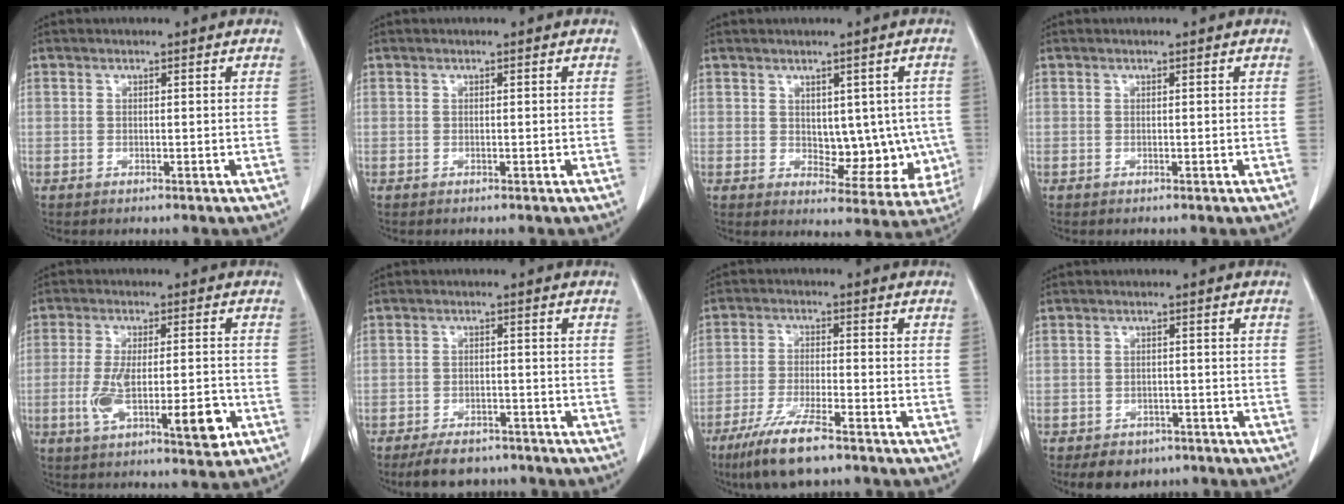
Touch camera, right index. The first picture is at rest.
{"total": 0.0}
{"total": 8.9, "force": [0.1, 5.2, 7.2], "torque": [-0.066, 0.006, 0.020]}
{"total": 0.0}
{"total": 11.7, "force": [-3.4, 2.8, 10.8], "torque": [-0.183, -0.003, -0.046]}
{"total": 6.8, "force": [-5.7, 2.8, 2.4], "torque": [-0.037, -0.003, -0.085]}
{"total": 9.1, "force": [-6.4, 1.2, 6.4], "torque": [-0.125, -0.022, -0.113]}
{"total": 5.1, "force": [-3.6, 3.4, 1.2], "torque": [-0.012, 0.005, -0.046]}